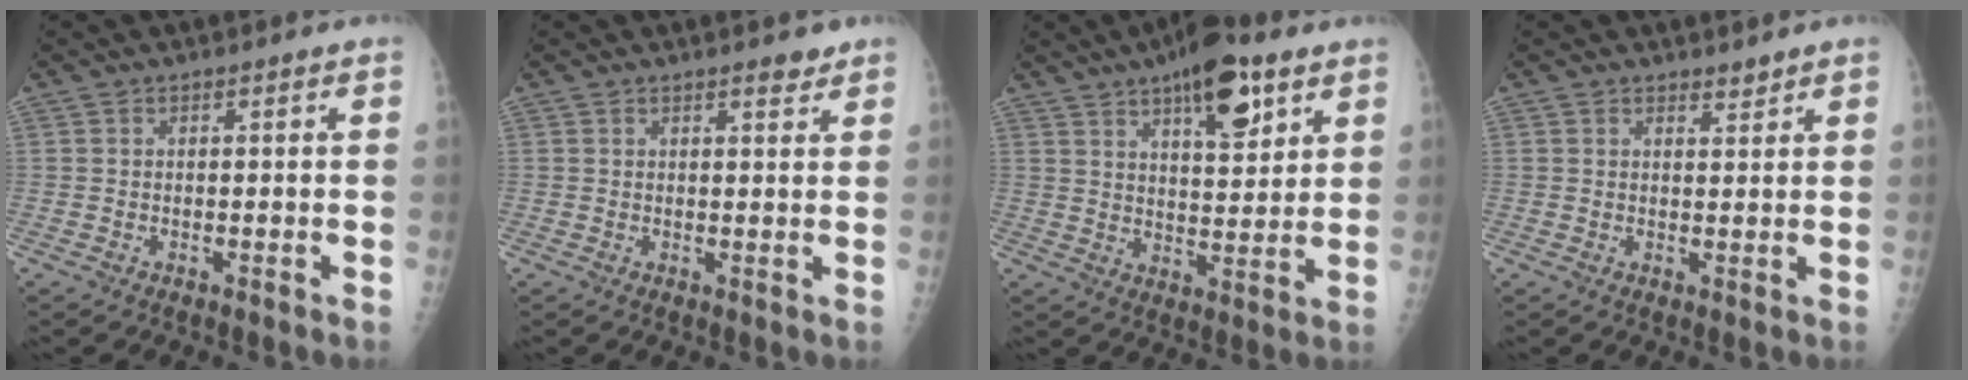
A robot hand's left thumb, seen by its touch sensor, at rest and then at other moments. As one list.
[{"total": 2.3, "force": [1.9, 0.7, 1.2], "torque": [-0.007, -0.011, 0.024]}, {"total": 13.6, "force": [7.7, 5.1, 10.0], "torque": [-0.122, -0.033, 0.117]}, {"total": 1.8, "force": [1.6, 0.6, 0.5], "torque": [0.004, -0.013, 0.024]}]